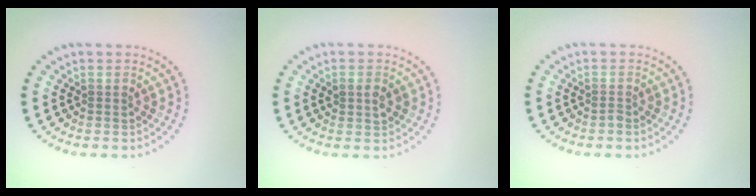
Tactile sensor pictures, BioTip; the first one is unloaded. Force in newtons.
{"total": 1.4, "press": 1.4, "slide": 0.3}
{"total": 0.5, "press": 0.4, "slide": 0.4}